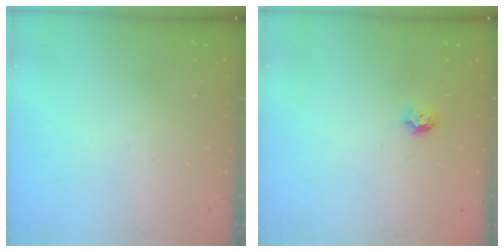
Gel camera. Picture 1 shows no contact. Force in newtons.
{"total": 4.7, "press": 4.7, "slide": 0.7}